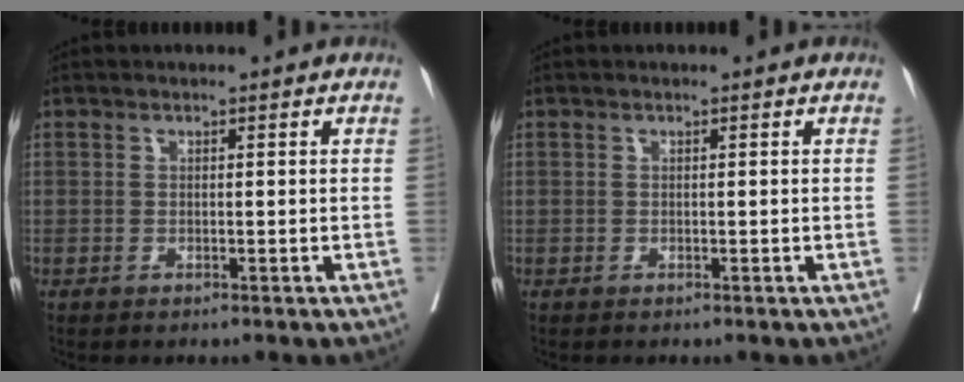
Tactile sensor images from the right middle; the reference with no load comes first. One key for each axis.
{"total": 0.0}